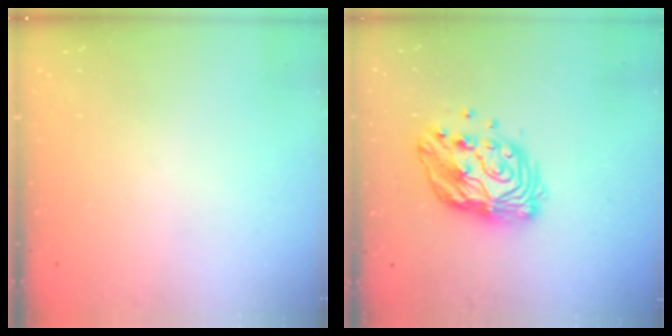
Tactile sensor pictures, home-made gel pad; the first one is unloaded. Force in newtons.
{"total": 13.0, "press": 13.0, "slide": 0.9}